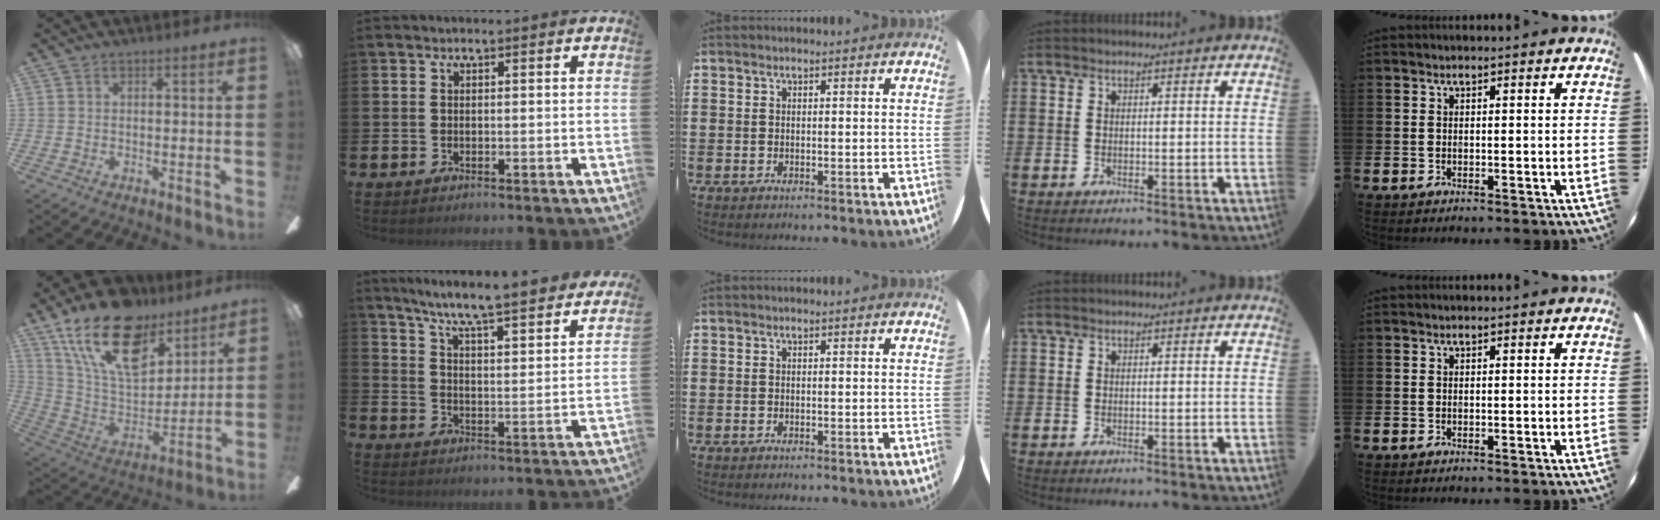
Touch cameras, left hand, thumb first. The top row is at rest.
{"thumb": {"total": 22.6, "force": [14.4, 11.6, 12.9], "torque": [-0.229, -0.083, 0.255]}, "index": {"total": 7.4, "force": [6.9, -0.3, 2.6], "torque": [-0.080, -0.059, 0.115]}}